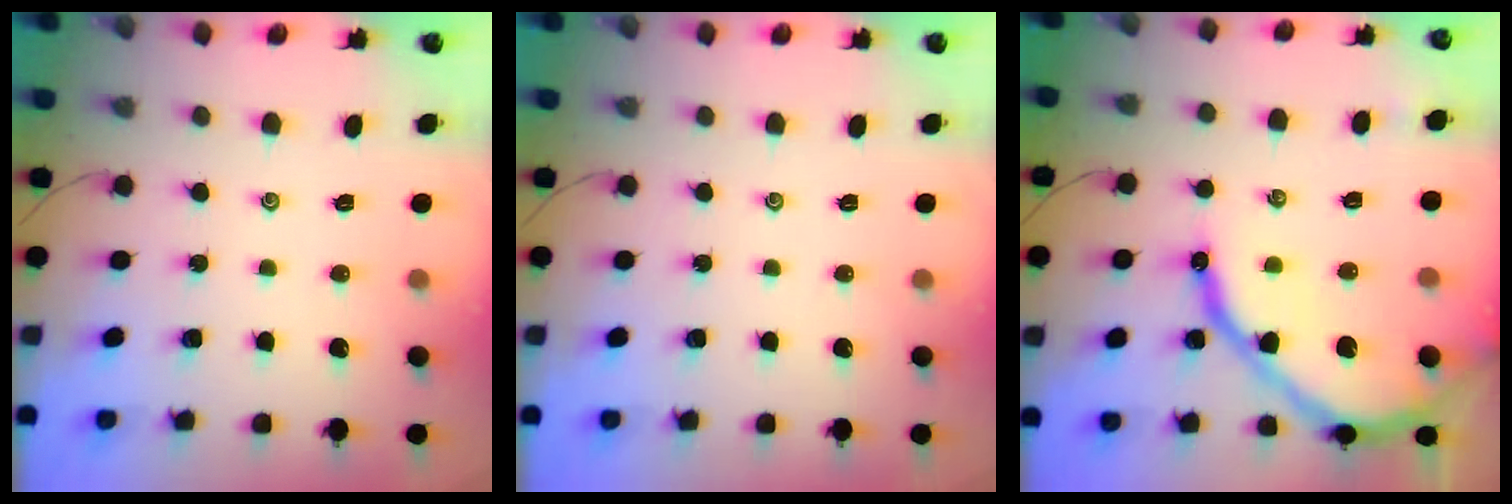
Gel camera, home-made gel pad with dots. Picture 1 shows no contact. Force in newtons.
{"total": 0.0}
{"total": 16.4, "press": 16.3, "slide": 1.4}